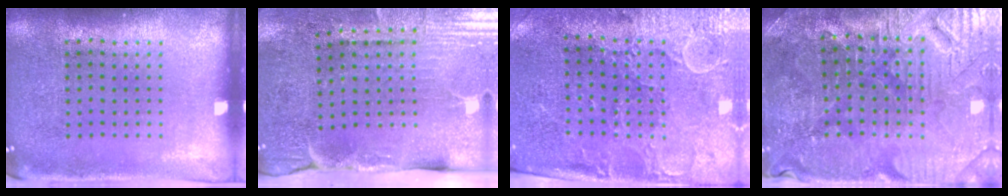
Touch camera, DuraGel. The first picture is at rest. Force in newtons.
{"total": 4.3, "press": 3.7, "slide": 2.2}
{"total": 3.0, "press": 2.6, "slide": 1.5}
{"total": 3.5, "press": 3.5, "slide": 0.5}